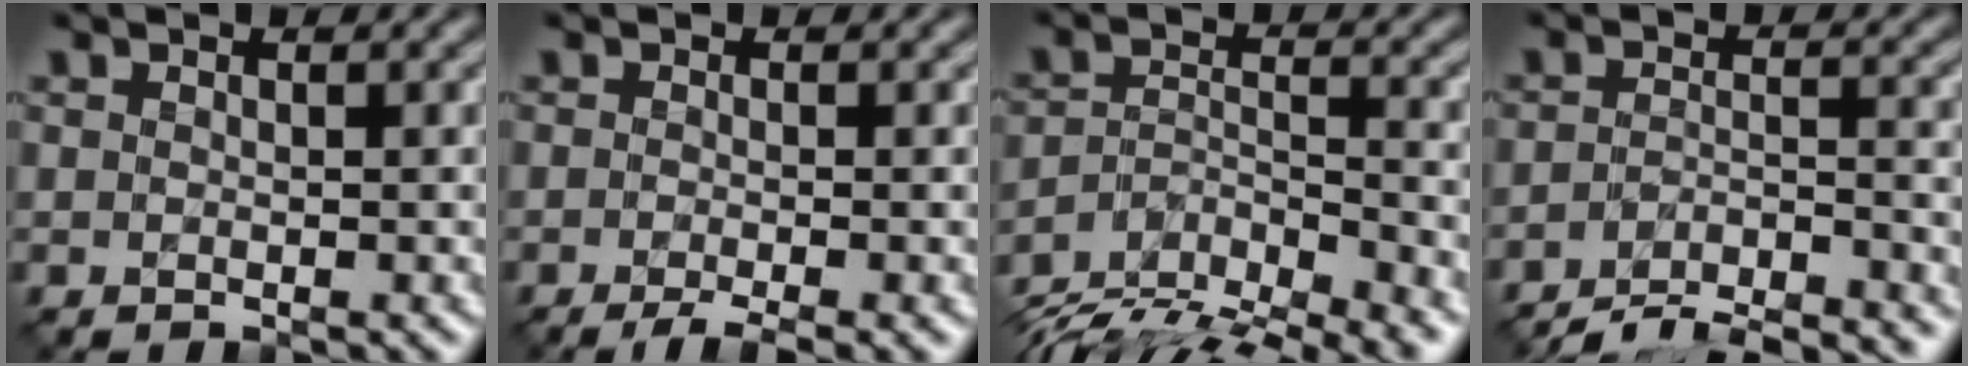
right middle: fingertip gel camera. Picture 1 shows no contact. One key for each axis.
{"total": 3.1, "fx": -1.9, "fy": 0.6, "fz": 2.4, "tx": -0.035, "ty": -0.004, "tz": -0.038}
{"total": 9.9, "fx": -8.7, "fy": 3.2, "fz": 3.5, "tx": -0.065, "ty": -0.011, "tz": -0.138}
{"total": 8.7, "fx": -7.8, "fy": 1.9, "fz": 3.3, "tx": -0.045, "ty": -0.006, "tz": -0.120}